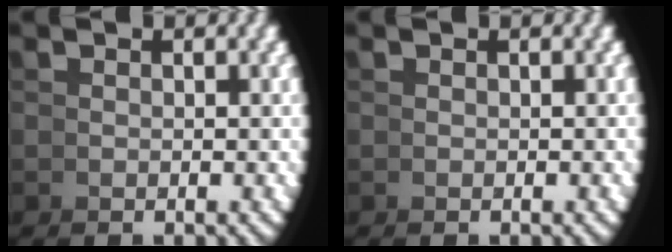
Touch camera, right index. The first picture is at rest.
{"total": 0.0}